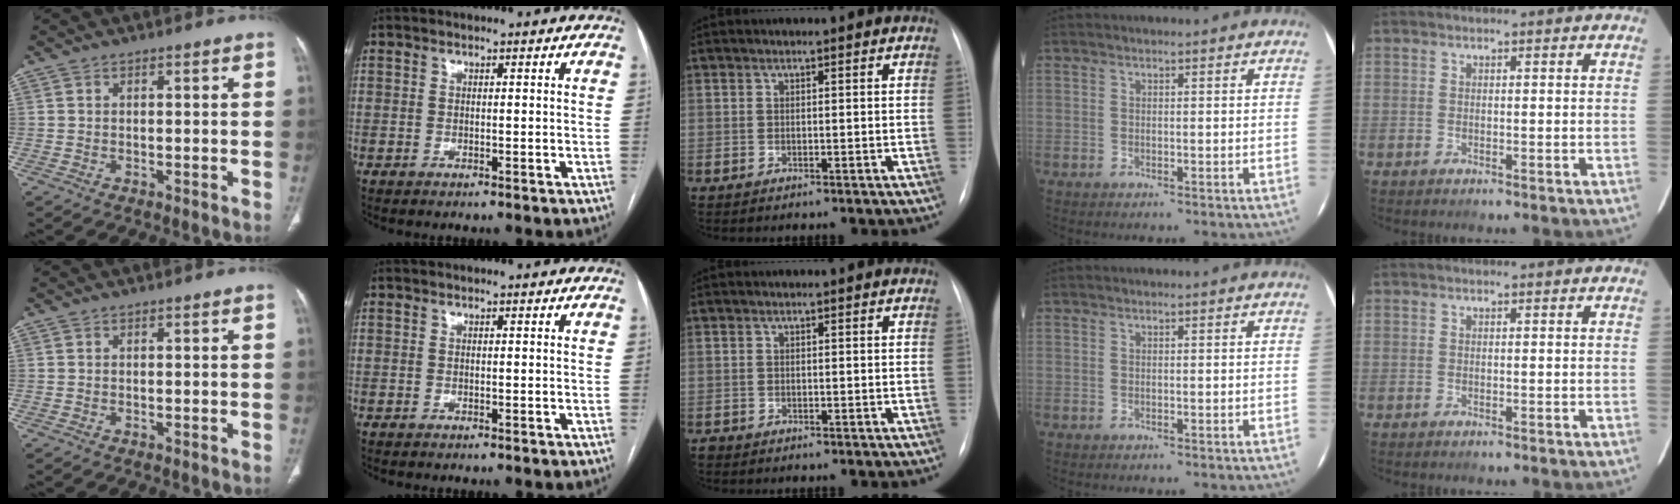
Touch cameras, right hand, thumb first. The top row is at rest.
{"middle": {"total": 0.6, "force": [-0.5, 0.3, 0.0], "torque": [-0.002, 0.001, -0.011]}}